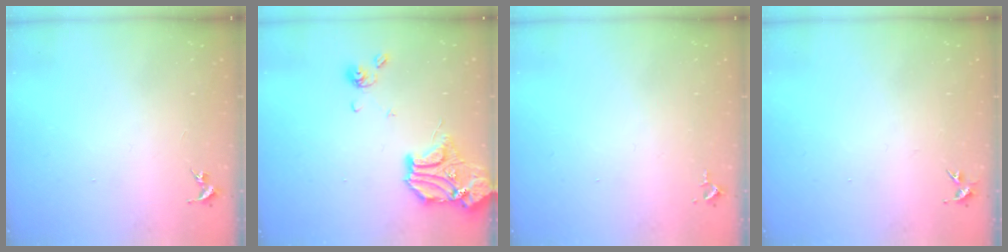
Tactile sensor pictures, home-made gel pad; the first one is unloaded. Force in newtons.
{"total": 16.0, "press": 15.8, "slide": 2.5}
{"total": 2.6, "press": 2.6, "slide": 0.4}
{"total": 3.6, "press": 3.5, "slide": 0.4}